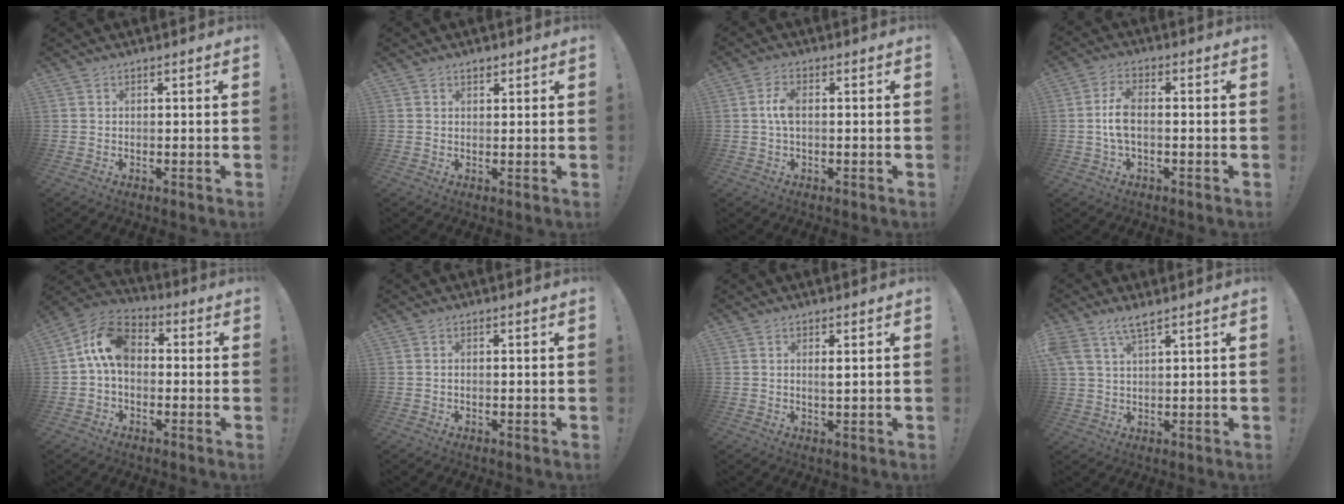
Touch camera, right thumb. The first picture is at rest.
{"total": 1.5, "force": [1.1, 0.7, 0.7], "torque": [-0.003, -0.006, 0.018]}
{"total": 4.4, "force": [0.0, 2.0, 3.9], "torque": [-0.072, 0.005, -0.002]}
{"total": 6.7, "force": [-0.6, 2.9, 6.0], "torque": [-0.129, 0.004, -0.008]}
{"total": 12.1, "force": [1.2, 8.1, 8.9], "torque": [-0.157, 0.024, 0.026]}
{"total": 0.5, "force": [-0.3, 0.3, 0.4], "torque": [-0.014, 0.005, -0.003]}
{"total": 1.7, "force": [0.7, 0.1, 1.5], "torque": [-0.018, -0.007, 0.008]}
{"total": 5.0, "force": [3.7, 1.1, 3.1], "torque": [-0.067, -0.014, 0.072]}